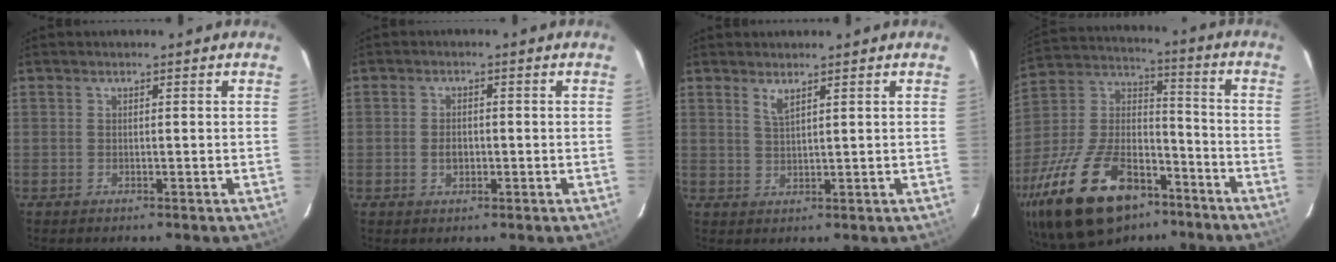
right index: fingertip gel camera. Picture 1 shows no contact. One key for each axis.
{"total": 2.6, "fx": -0.6, "fy": 1.8, "fz": 1.8, "tx": -0.033, "ty": 0.001, "tz": -0.009}
{"total": 2.1, "fx": 1.5, "fy": 0.2, "fz": 1.4, "tx": -0.028, "ty": -0.002, "tz": 0.027}
{"total": 28.9, "fx": -17.5, "fy": 14.3, "fz": 17.9, "tx": -0.367, "ty": -0.002, "tz": -0.288}